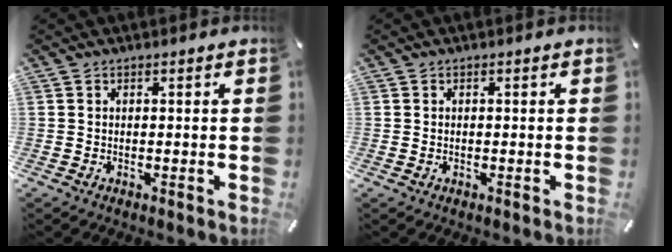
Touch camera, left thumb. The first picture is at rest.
{"total": 0.7, "force": [-0.1, 0.4, 0.6], "torque": [-0.011, 0.001, -0.003]}